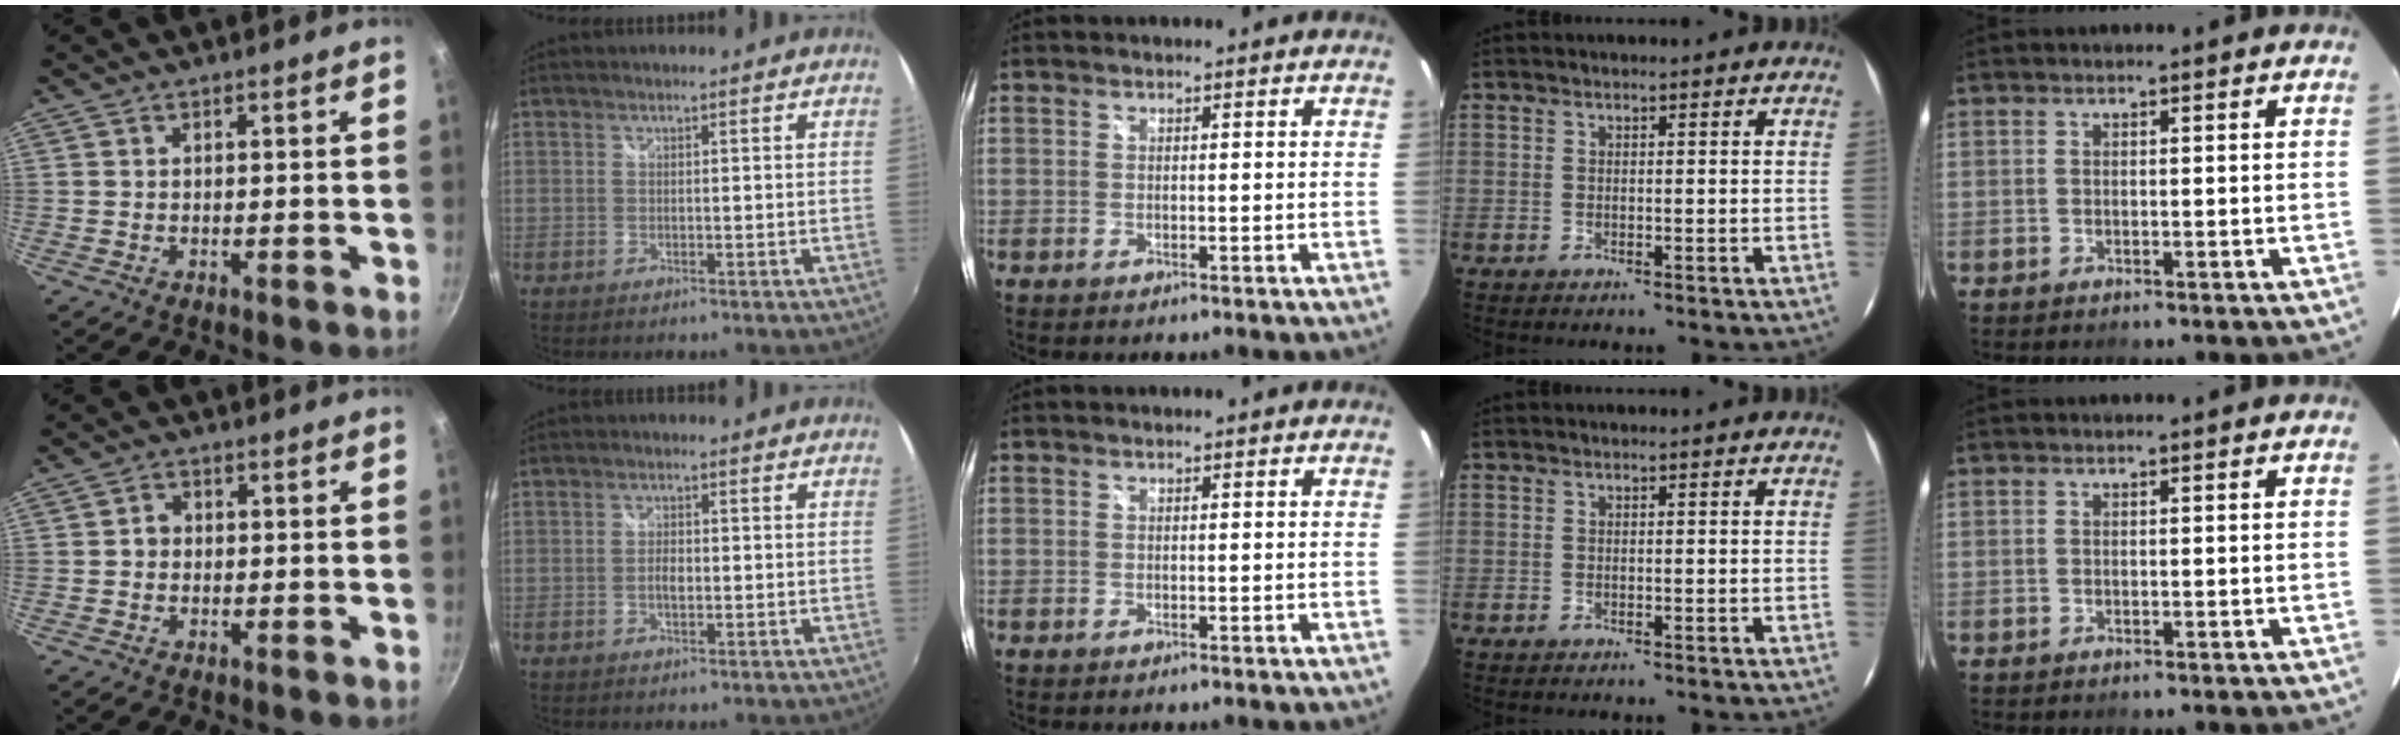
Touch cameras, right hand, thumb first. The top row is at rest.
{"thumb": {"total": 2.0, "force": [-0.1, 1.8, 0.9], "torque": [-0.009, 0.006, -0.004]}, "index": {"total": 2.2, "force": [-0.4, 1.1, 1.9], "torque": [-0.034, 0.002, -0.010]}}